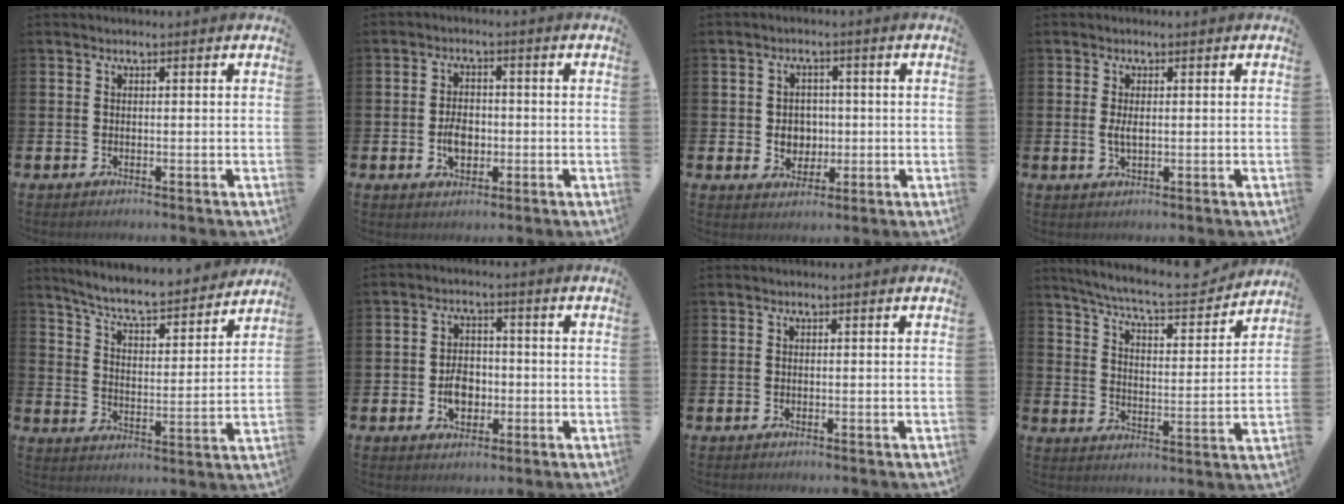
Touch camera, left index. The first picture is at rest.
{"total": 3.9, "force": [-0.8, 2.6, 2.8], "torque": [-0.040, 0.002, -0.018]}
{"total": 3.6, "force": [0.0, 3.3, 1.5], "torque": [-0.020, 0.003, -0.010]}
{"total": 2.3, "force": [0.1, 1.0, 2.1], "torque": [-0.037, 0.002, 0.000]}
{"total": 7.3, "force": [6.9, 0.8, 2.4], "torque": [-0.073, -0.056, 0.115]}
{"total": 4.6, "force": [-1.1, 3.4, 2.9], "torque": [-0.045, 0.003, -0.023]}
{"total": 0.0}
{"total": 7.7, "force": [7.1, 0.7, 2.7], "torque": [-0.076, -0.053, 0.120]}